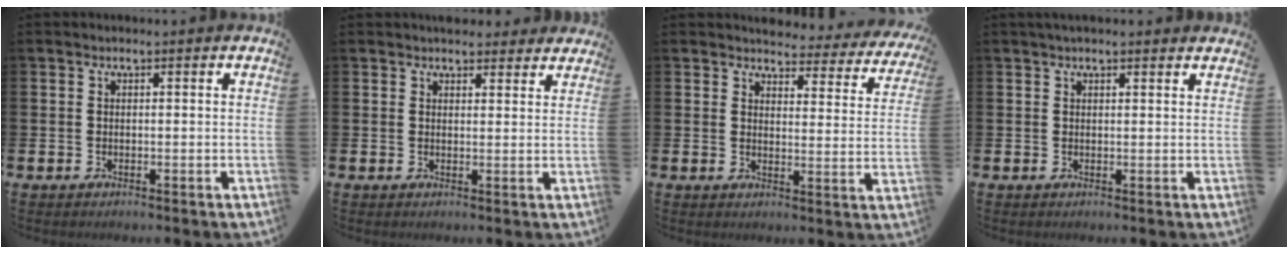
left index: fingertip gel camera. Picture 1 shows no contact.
{"total": 3.2, "force": [3.0, 0.9, -0.2], "torque": [0.013, -0.016, 0.054]}
{"total": 3.9, "force": [3.8, 1.0, 0.2], "torque": [-0.006, -0.035, 0.060]}
{"total": 1.7, "force": [1.6, 0.3, 0.6], "torque": [-0.002, -0.002, 0.026]}